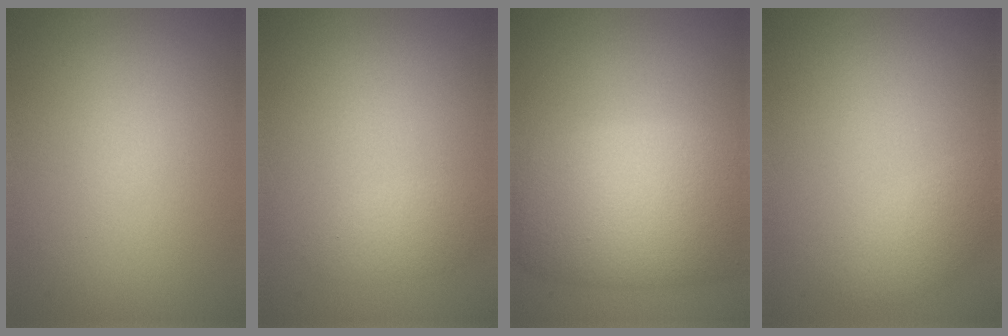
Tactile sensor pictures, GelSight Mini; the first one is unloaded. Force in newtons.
{"total": 1.3, "press": 1.3, "slide": 0.1}
{"total": 9.5, "press": 9.4, "slide": 0.3}
{"total": 1.9, "press": 1.9, "slide": 0.2}